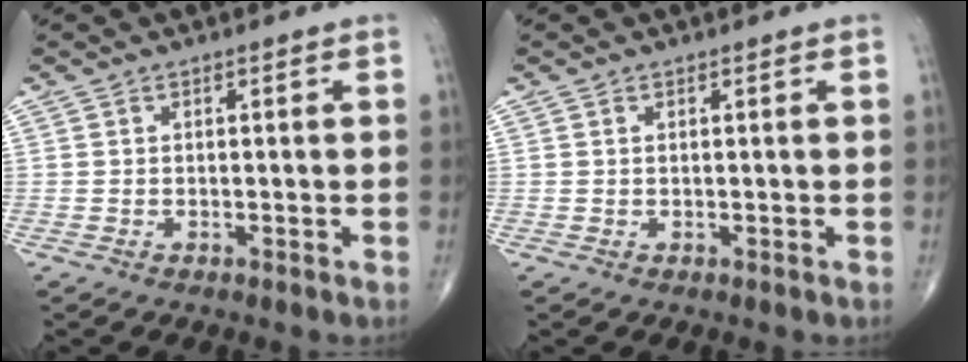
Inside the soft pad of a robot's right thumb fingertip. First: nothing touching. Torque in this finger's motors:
{"motor_torque": [-0.20, 0.01, 0.06, 0.15, 0.02]}